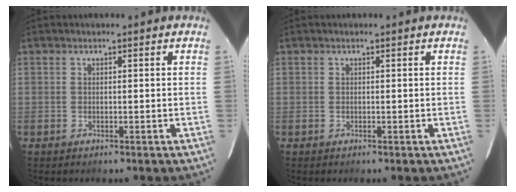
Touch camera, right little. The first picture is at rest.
{"total": 0.0}